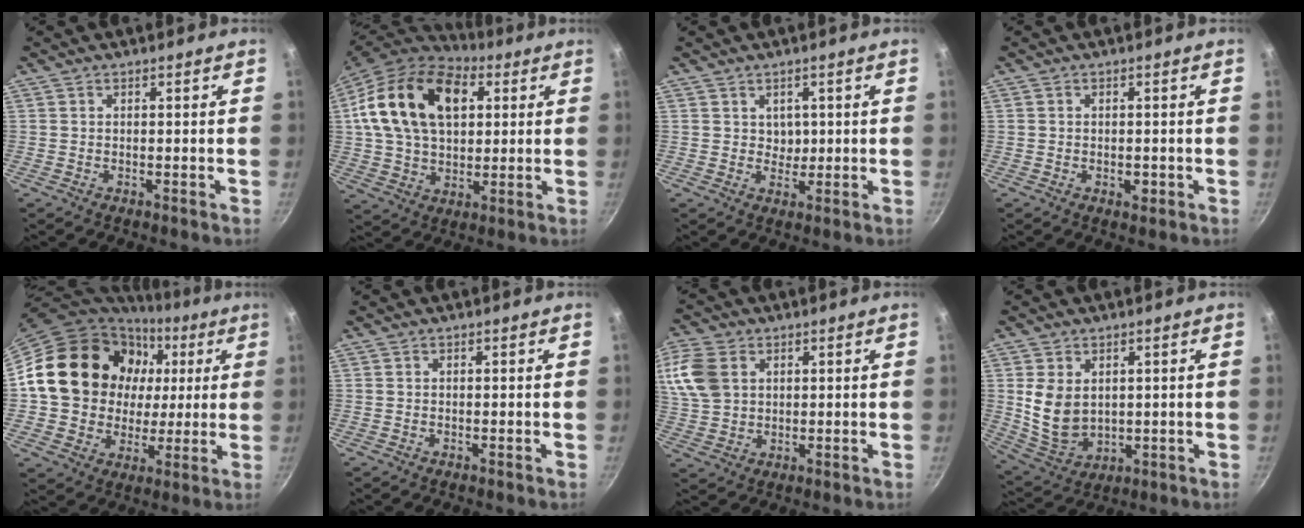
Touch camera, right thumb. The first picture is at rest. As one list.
[{"total": 22.3, "force": [4.8, 17.5, 13.1], "torque": [-0.210, 0.019, 0.084]}, {"total": 2.5, "force": [0.8, 2.1, 0.9], "torque": [0.003, -0.012, 0.010]}, {"total": 1.8, "force": [-0.5, 1.2, 1.2], "torque": [-0.016, 0.000, -0.007]}, {"total": 22.1, "force": [4.4, 18.8, 10.7], "torque": [-0.169, 0.019, 0.086]}, {"total": 0.0}, {"total": 10.0, "force": [3.2, 7.3, 6.1], "torque": [-0.117, -0.004, 0.066]}, {"total": 9.6, "force": [1.7, 6.9, 6.5], "torque": [-0.107, -0.021, 0.052]}]